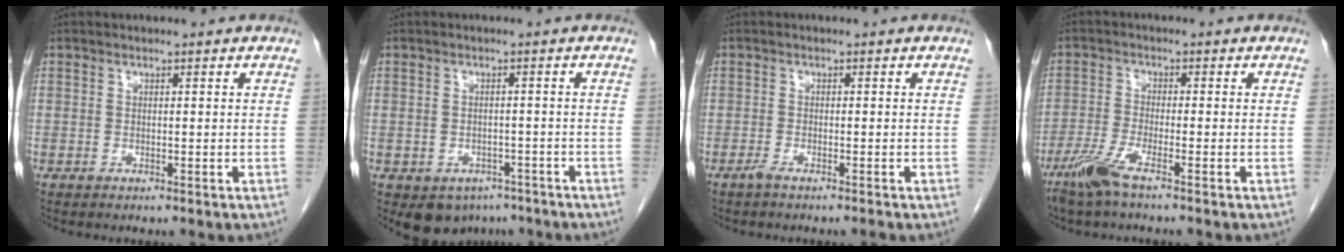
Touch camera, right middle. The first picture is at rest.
{"total": 5.3, "force": [-3.5, 3.7, 1.5], "torque": [-0.014, 0.007, -0.042]}
{"total": 1.5, "force": [-1.3, -0.2, 0.8], "torque": [-0.020, -0.002, -0.027]}
{"total": 5.1, "force": [-3.6, 0.1, 3.6], "torque": [-0.085, -0.013, -0.079]}